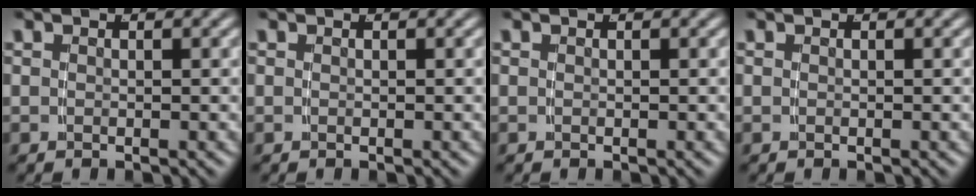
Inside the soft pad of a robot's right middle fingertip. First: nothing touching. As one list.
[{"total": 0.0}, {"total": 0.0}, {"total": 0.0}]